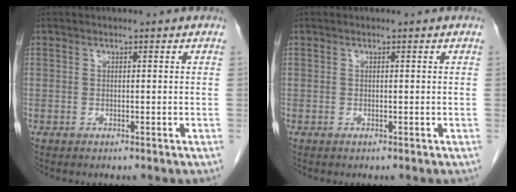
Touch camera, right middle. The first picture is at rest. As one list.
[{"total": 0.0}]